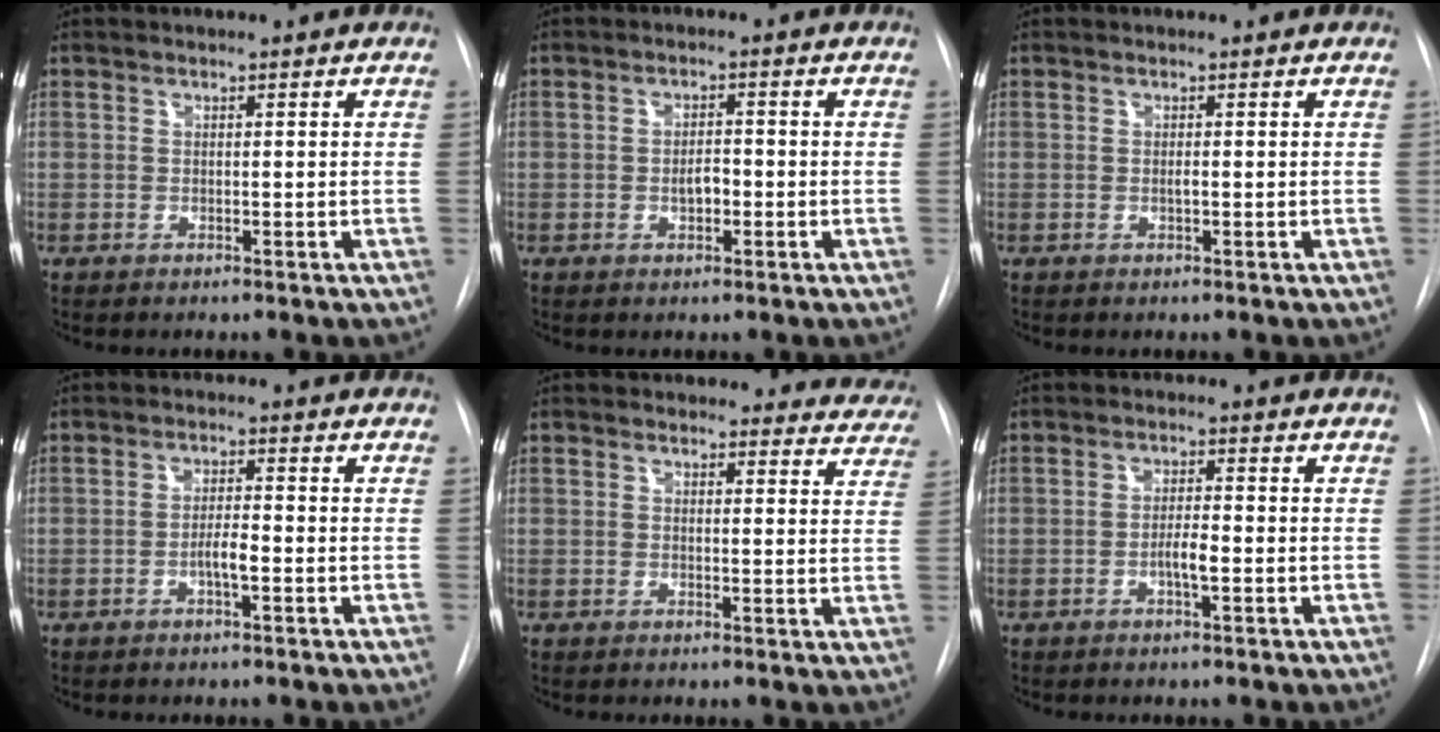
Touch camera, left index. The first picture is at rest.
{"total": 2.6, "force": [-1.3, 1.1, 1.9], "torque": [-0.029, -0.002, -0.019]}
{"total": 0.8, "force": [-0.7, -0.1, 0.3], "torque": [-0.005, -0.006, -0.012]}
{"total": 3.0, "force": [-1.7, 0.3, 2.4], "torque": [-0.041, -0.003, -0.030]}
{"total": 10.3, "force": [9.6, 3.7, -0.1], "torque": [0.057, -0.036, 0.062]}
{"total": 2.9, "force": [-1.6, 0.3, 2.4], "torque": [-0.042, -0.004, -0.027]}